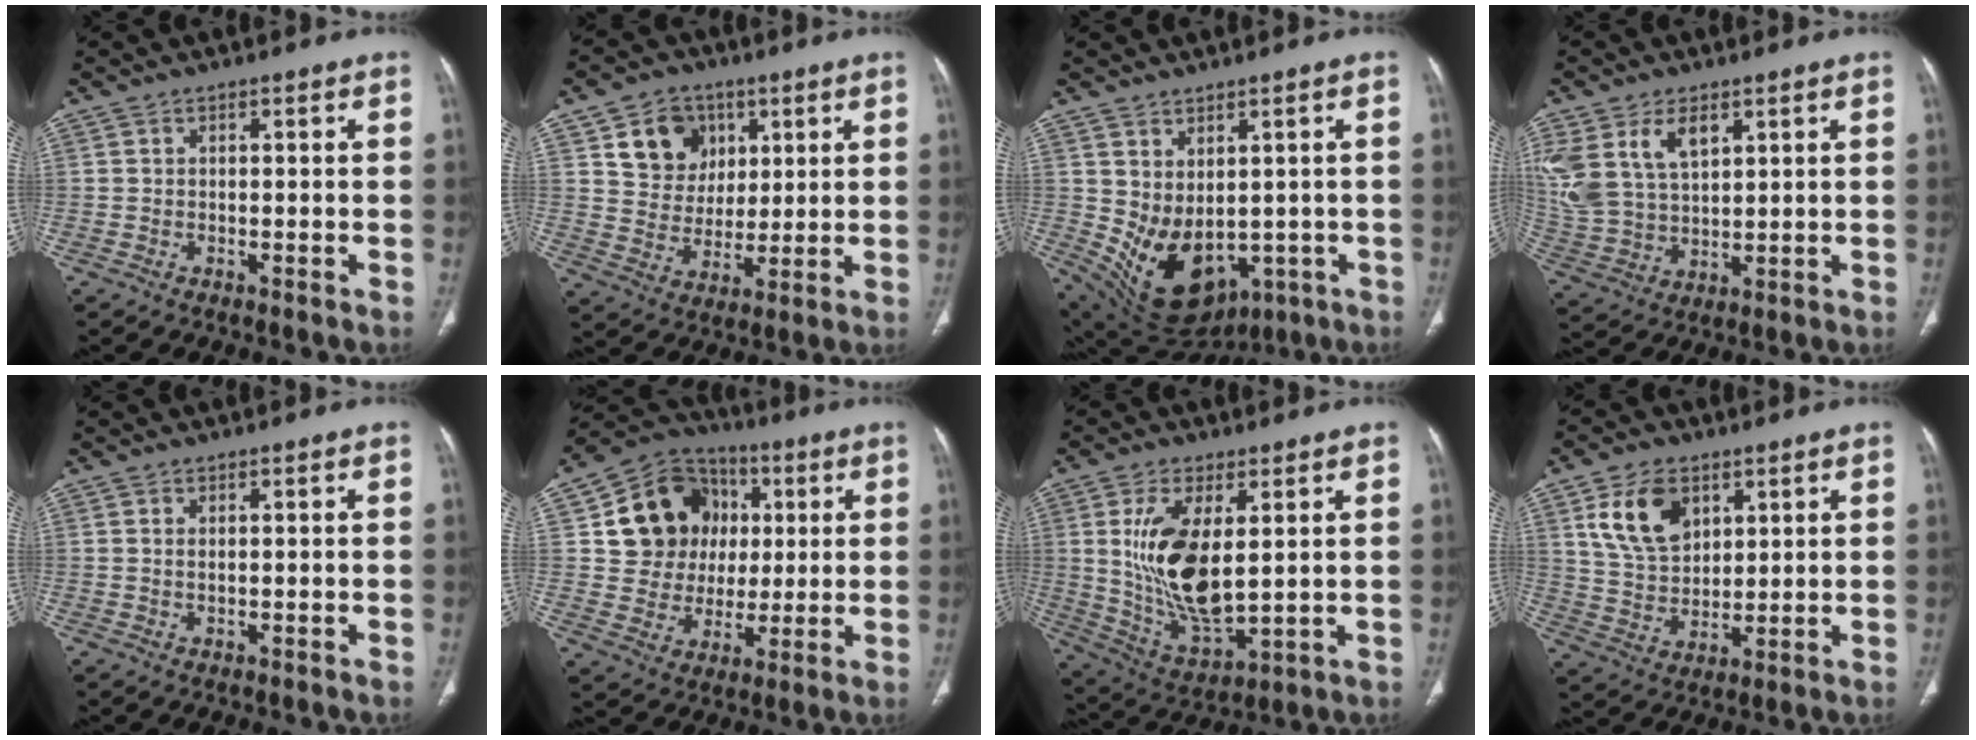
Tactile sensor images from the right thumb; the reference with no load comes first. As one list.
[{"total": 11.0, "force": [4.6, 9.1, 4.0], "torque": [-0.030, -0.017, 0.085]}, {"total": 14.1, "force": [-1.5, 9.5, 10.3], "torque": [-0.161, -0.011, 0.019]}, {"total": 14.1, "force": [6.2, 8.6, 9.3], "torque": [-0.198, -0.012, 0.137]}, {"total": 0.7, "force": [0.2, 0.3, 0.6], "torque": [-0.013, 0.000, 0.006]}, {"total": 16.5, "force": [3.4, 14.6, 6.9], "torque": [-0.077, 0.015, 0.065]}, {"total": 15.7, "force": [2.8, 7.2, 13.7], "torque": [-0.255, -0.025, 0.069]}, {"total": 11.6, "force": [5.2, 7.6, 7.1], "torque": [-0.109, -0.020, 0.106]}]